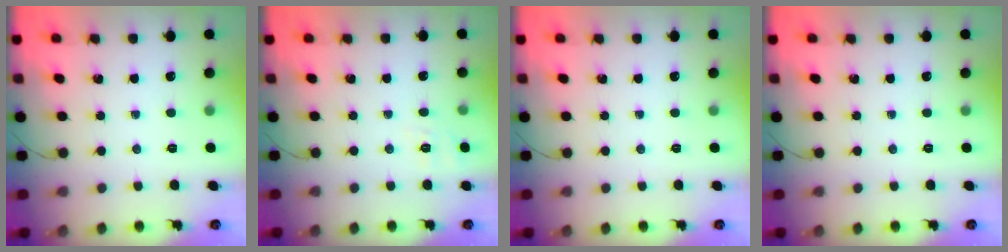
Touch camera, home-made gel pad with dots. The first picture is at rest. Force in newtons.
{"total": 4.9, "press": 4.4, "slide": 2.3}
{"total": 0.0}
{"total": 0.0}